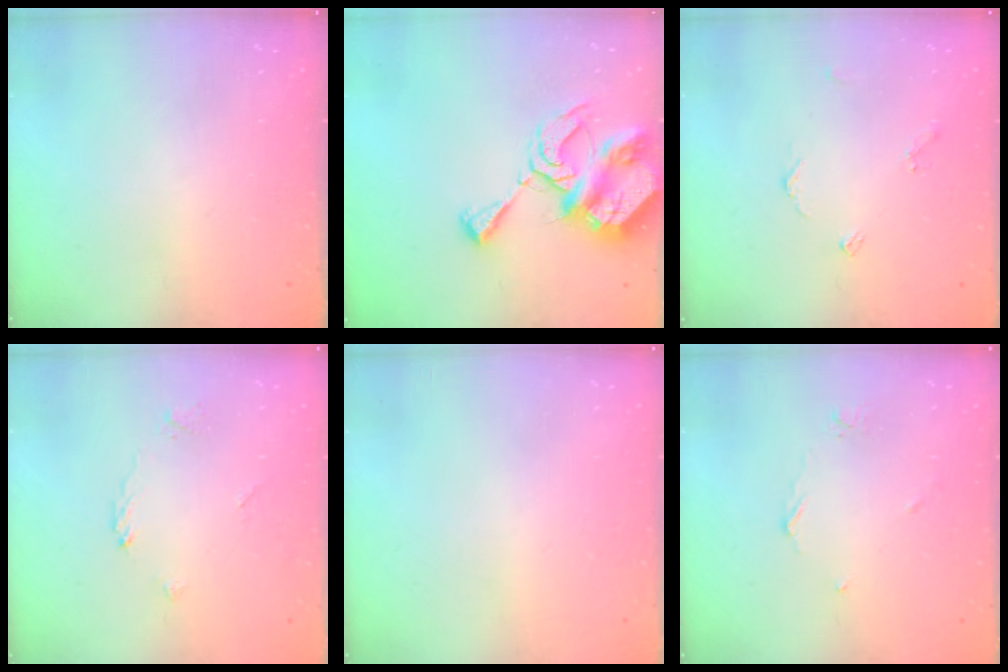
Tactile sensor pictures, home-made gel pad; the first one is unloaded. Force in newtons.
{"total": 9.8, "press": 9.8, "slide": 1.1}
{"total": 3.5, "press": 3.5, "slide": 0.3}
{"total": 2.7, "press": 2.7, "slide": 0.2}
{"total": 1.8, "press": 1.8, "slide": 0.1}
{"total": 3.7, "press": 3.6, "slide": 0.4}